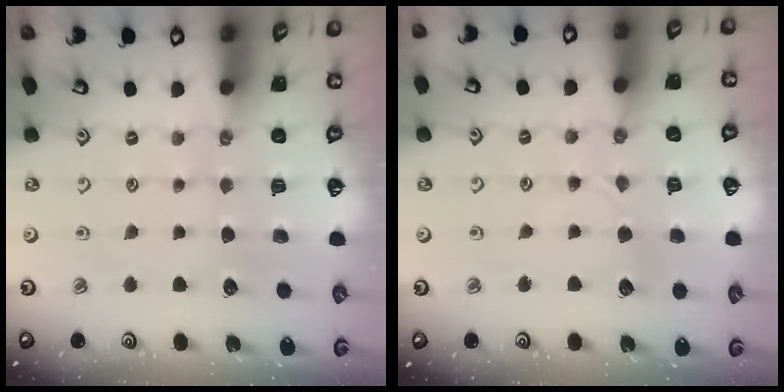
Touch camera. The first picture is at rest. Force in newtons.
{"total": 2.2, "press": 2.2, "slide": 0.3}